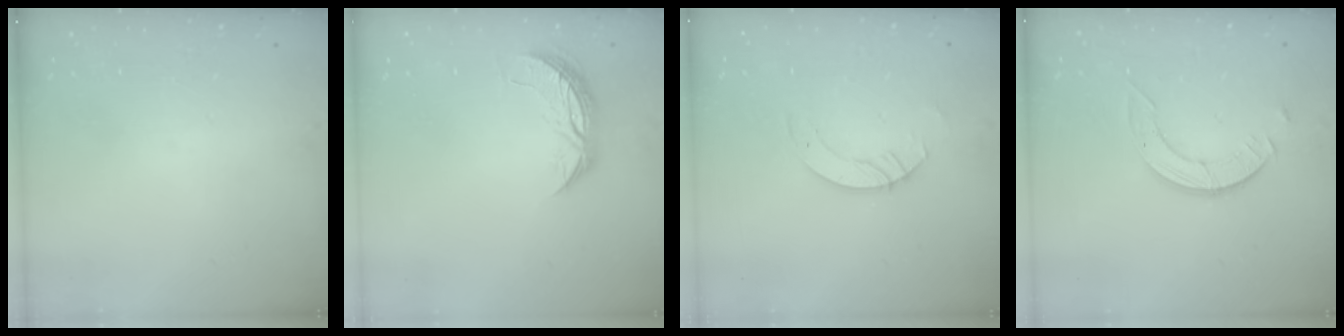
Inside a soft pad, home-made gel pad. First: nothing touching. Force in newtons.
{"total": 7.1, "press": 7.1, "slide": 0.4}
{"total": 3.5, "press": 3.5, "slide": 0.3}
{"total": 3.9, "press": 3.9, "slide": 0.3}